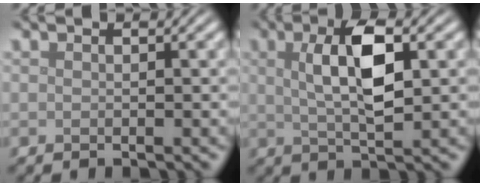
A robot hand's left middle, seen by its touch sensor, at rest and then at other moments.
{"total": 5.8, "force": [1.4, 1.9, 5.3], "torque": [-0.096, 0.007, 0.023]}